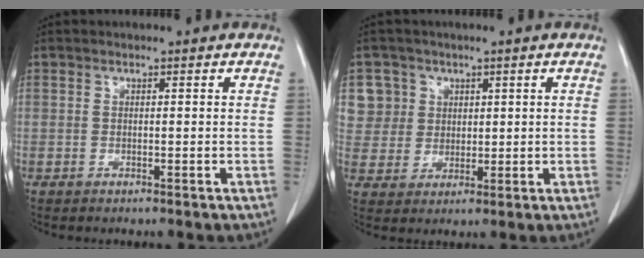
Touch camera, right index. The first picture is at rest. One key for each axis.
{"total": 6.6, "fx": 2.6, "fy": 6.0, "fz": 0.0, "tx": 0.010, "ty": 0.013, "tz": 0.058}